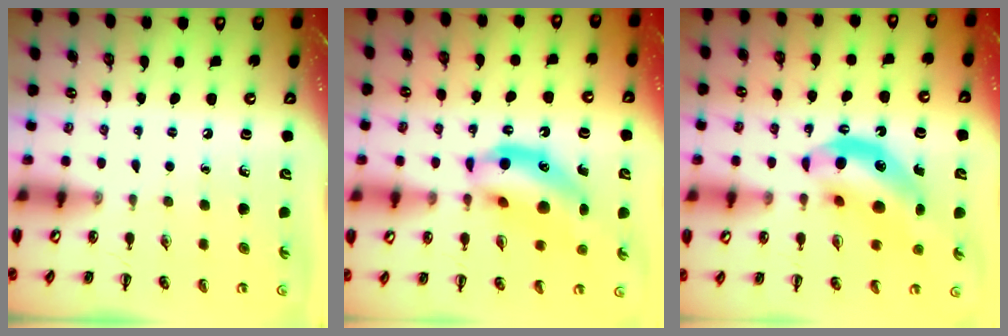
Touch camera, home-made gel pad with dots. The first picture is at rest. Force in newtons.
{"total": 15.2, "press": 14.8, "slide": 3.3}
{"total": 12.9, "press": 12.5, "slide": 3.3}